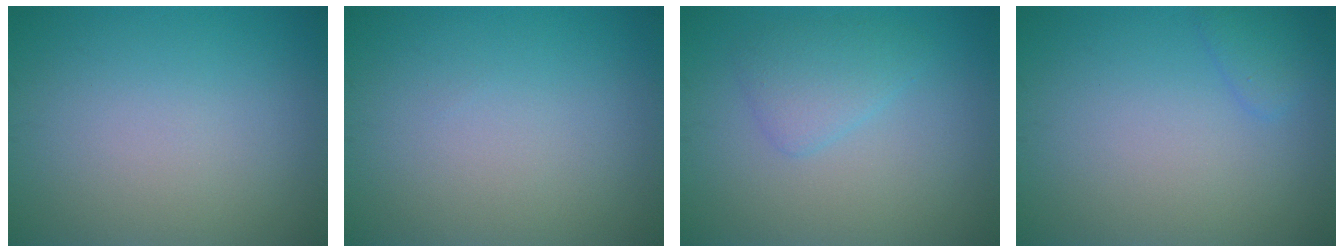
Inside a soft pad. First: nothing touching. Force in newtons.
{"total": 0.0}
{"total": 2.4, "press": 2.4, "slide": 0.1}
{"total": 1.3, "press": 1.3, "slide": 0.1}